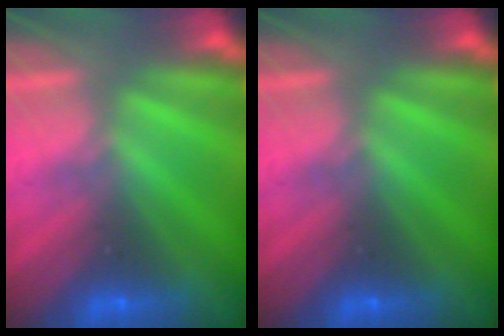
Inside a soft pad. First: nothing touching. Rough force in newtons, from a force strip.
{"total": 0.0}